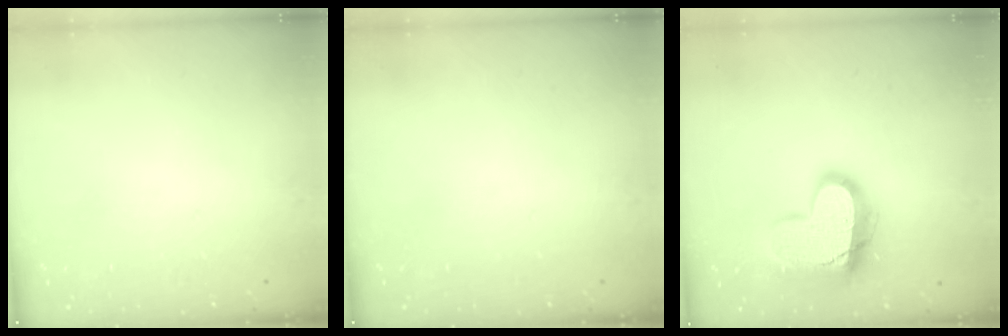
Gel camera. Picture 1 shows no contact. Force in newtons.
{"total": 0.0}
{"total": 18.2, "press": 18.2, "slide": 1.4}